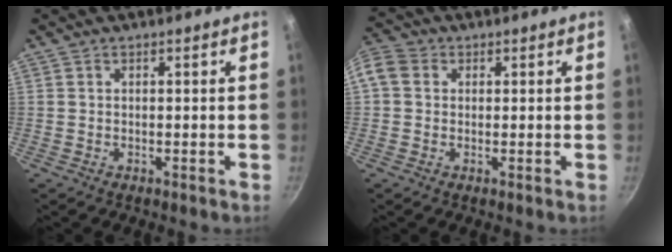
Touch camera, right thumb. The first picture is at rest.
{"total": 7.3, "force": [1.2, 6.2, 3.8], "torque": [-0.089, 0.017, 0.007]}